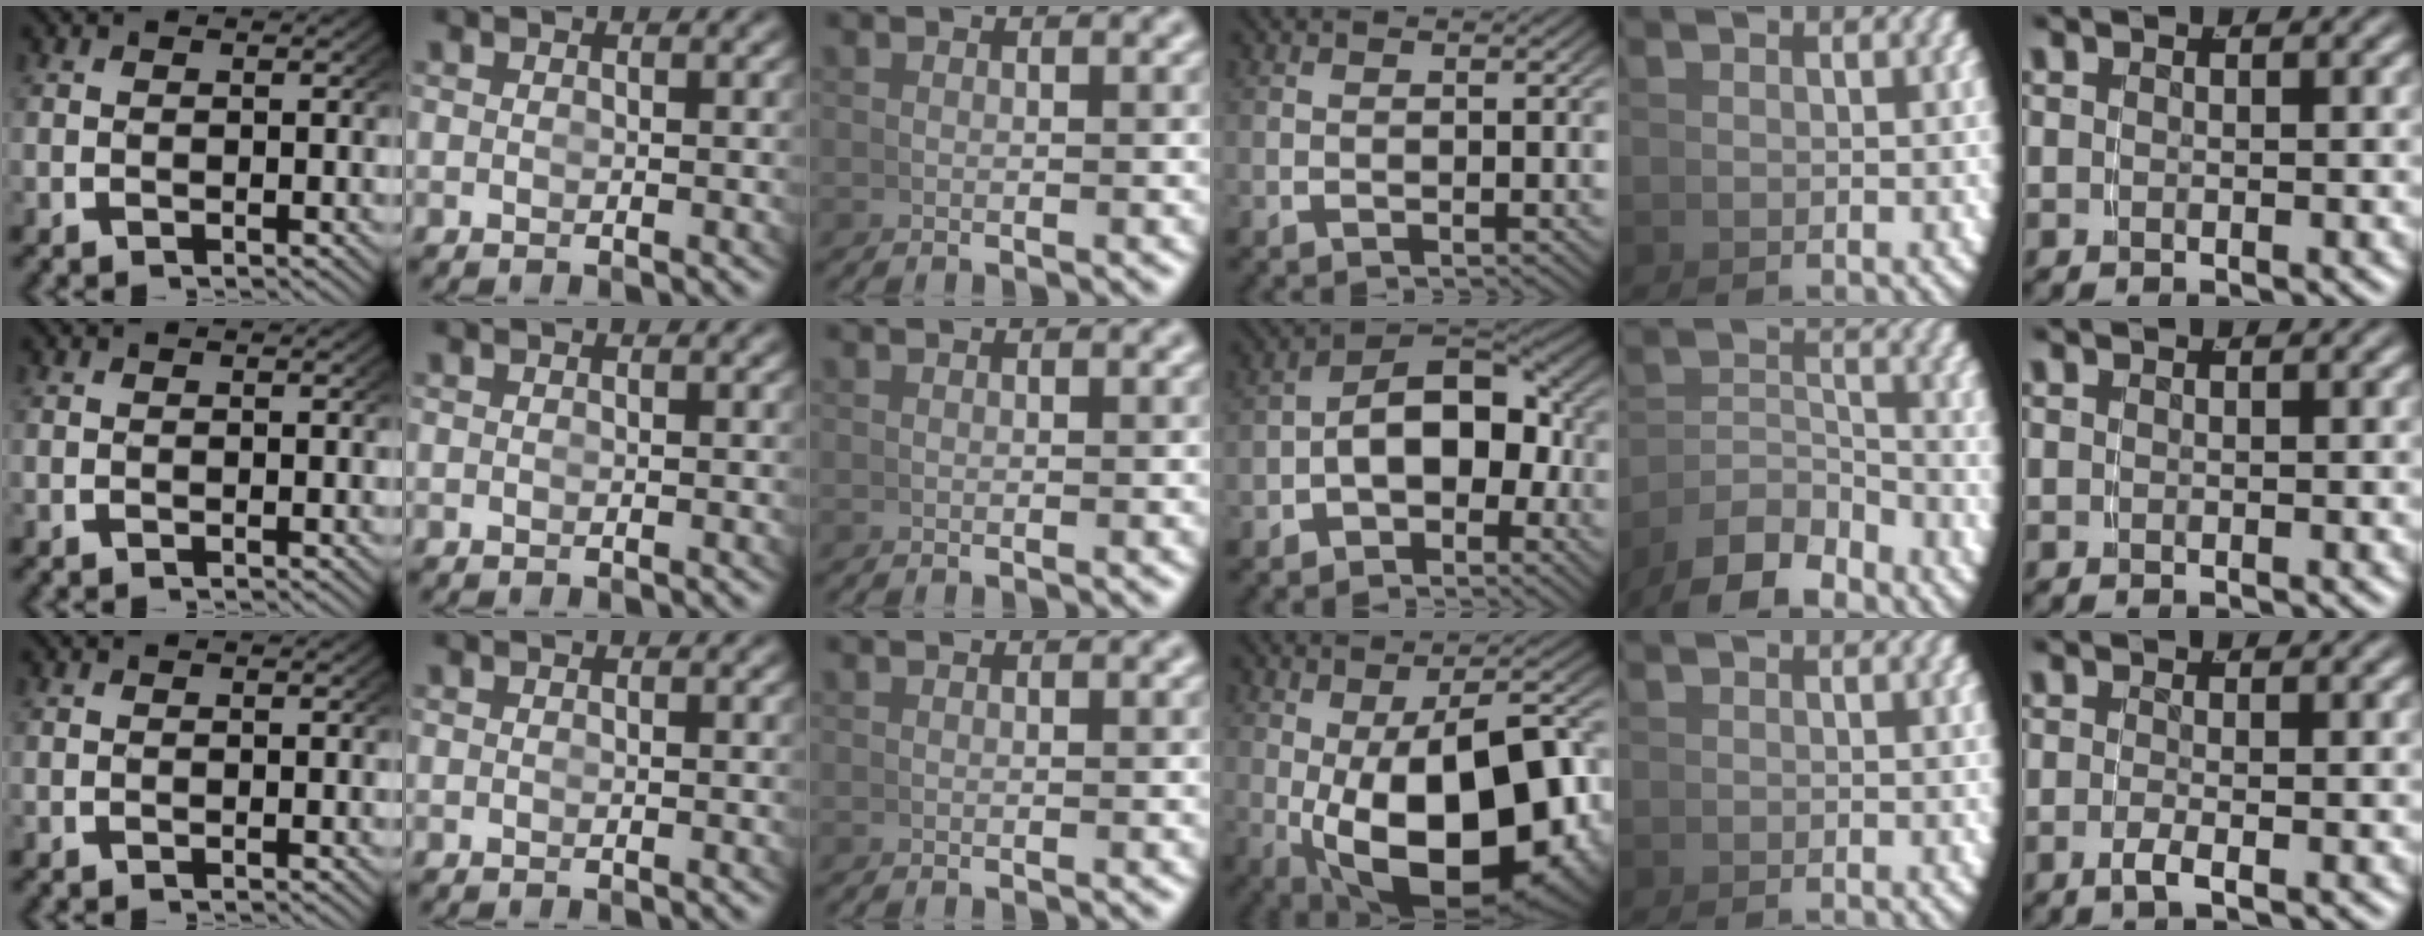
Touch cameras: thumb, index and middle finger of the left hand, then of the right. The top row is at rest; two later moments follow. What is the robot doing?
{"motion": "lift_and_place", "object": "bowl"}